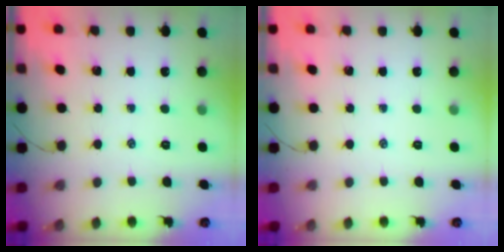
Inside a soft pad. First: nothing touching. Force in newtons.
{"total": 0.0}